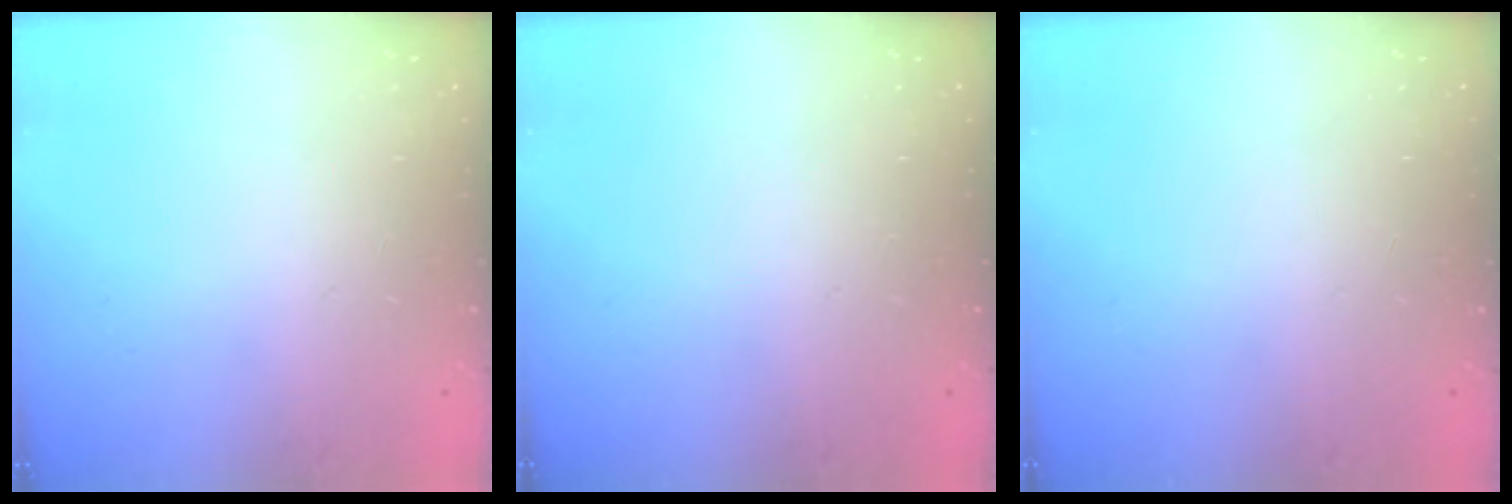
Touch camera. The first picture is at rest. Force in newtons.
{"total": 0.0}
{"total": 0.0}